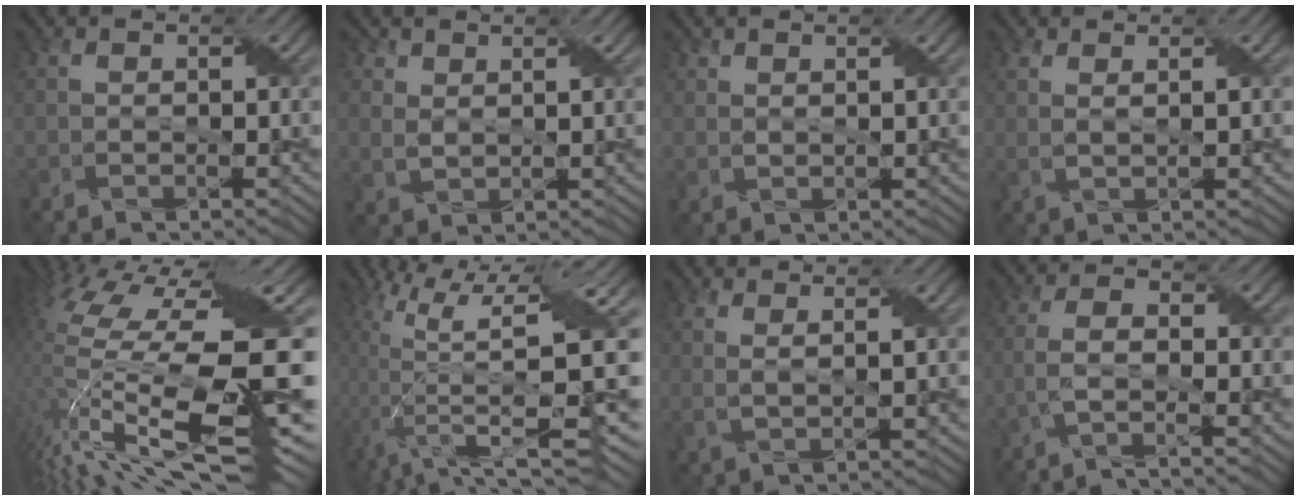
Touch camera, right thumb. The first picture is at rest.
{"total": 2.7, "force": [1.7, 1.8, 0.9], "torque": [-0.029, -0.002, 0.039]}
{"total": 1.2, "force": [1.1, 0.6, 0.1], "torque": [-0.006, -0.004, 0.025]}
{"total": 2.4, "force": [1.3, 0.7, 1.9], "torque": [-0.027, -0.004, 0.015]}
{"total": 15.1, "force": [0.8, 5.5, 14.1], "torque": [-0.314, -0.015, 0.029]}
{"total": 14.0, "force": [2.0, 5.1, 12.9], "torque": [-0.289, -0.014, 0.050]}
{"total": 3.1, "force": [1.8, 0.8, 2.4], "torque": [-0.036, -0.002, 0.026]}
{"total": 3.5, "force": [-1.7, 1.0, 2.9], "torque": [-0.063, 0.002, -0.042]}